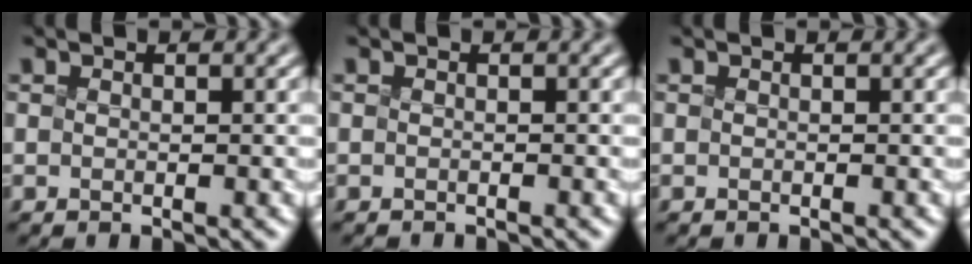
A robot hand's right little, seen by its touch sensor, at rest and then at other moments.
{"total": 1.0, "force": [-1.0, 0.1, 0.2], "torque": [0.003, -0.004, -0.016]}
{"total": 0.0}